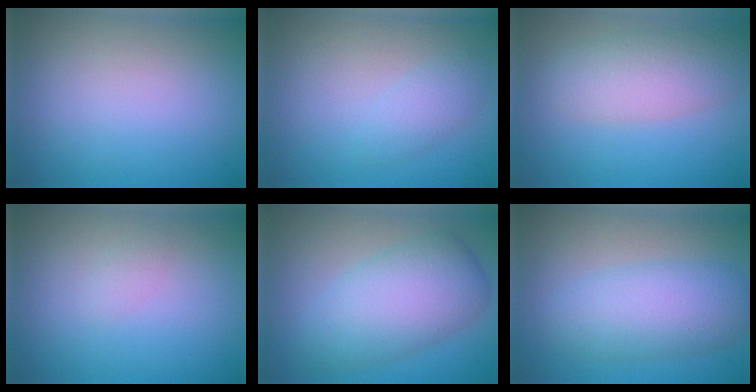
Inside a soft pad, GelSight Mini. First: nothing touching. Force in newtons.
{"total": 1.7, "press": 1.7, "slide": 0.1}
{"total": 4.6, "press": 4.6, "slide": 0.2}
{"total": 0.7, "press": 0.7, "slide": 0.0}
{"total": 6.8, "press": 6.8, "slide": 0.2}
{"total": 5.4, "press": 5.4, "slide": 0.1}